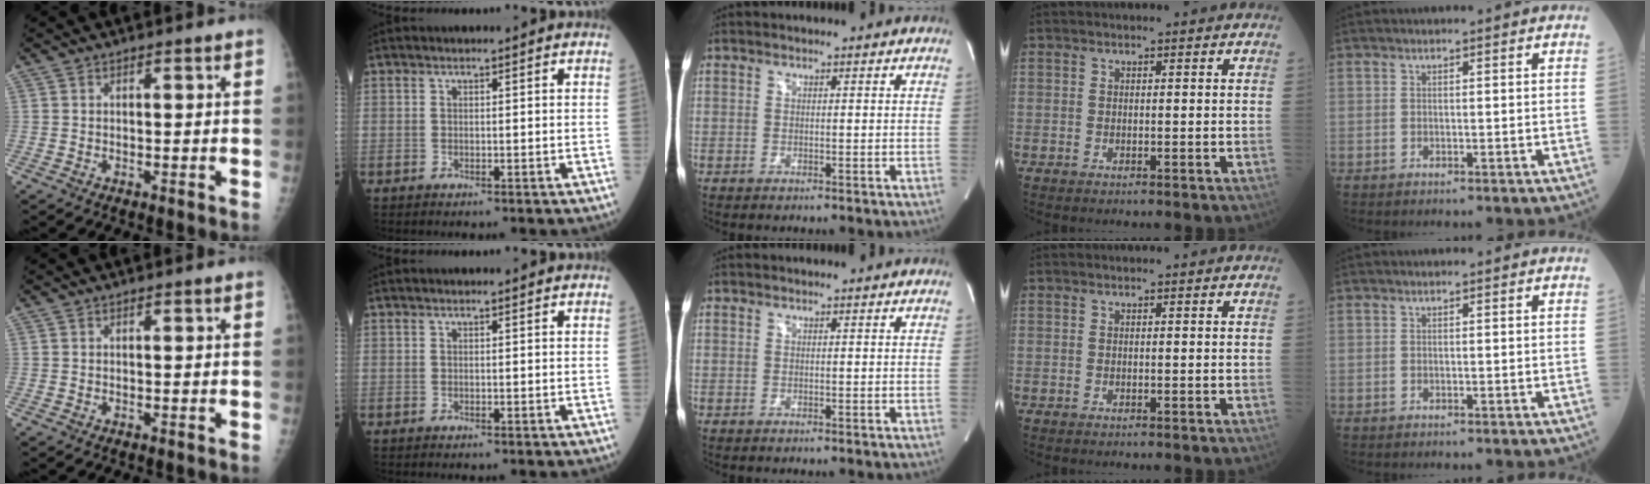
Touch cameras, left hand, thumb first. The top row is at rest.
{}